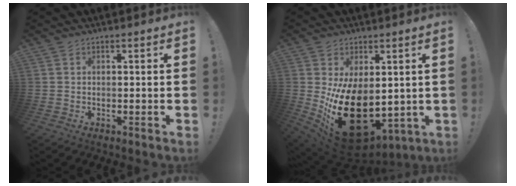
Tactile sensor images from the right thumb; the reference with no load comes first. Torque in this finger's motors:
{"motor_torque": [1.68, 3.32, 2.52, -0.25, 0.81]}